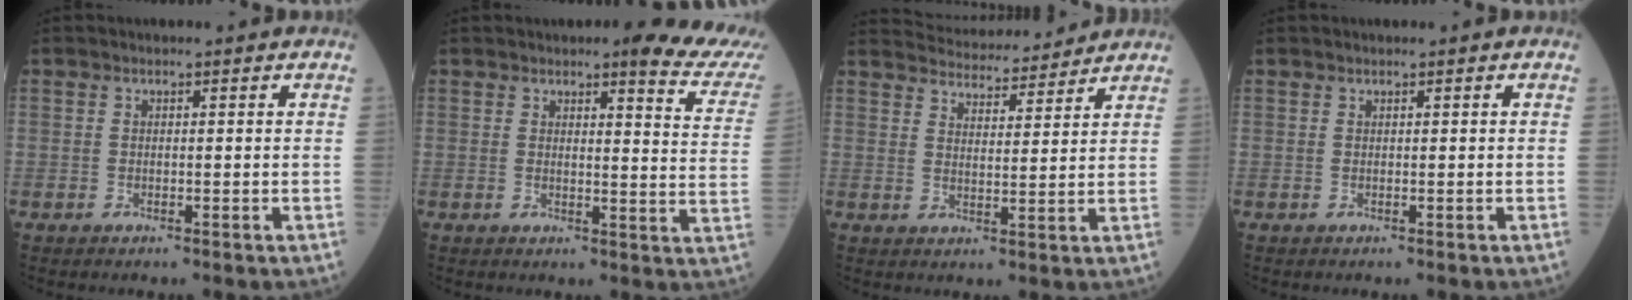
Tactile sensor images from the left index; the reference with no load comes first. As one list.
[{"total": 10.3, "force": [8.8, 0.7, 5.3], "torque": [-0.051, -0.046, 0.075]}, {"total": 14.0, "force": [13.5, 2.1, 3.0], "torque": [-0.045, 0.022, 0.194]}, {"total": 0.0}]